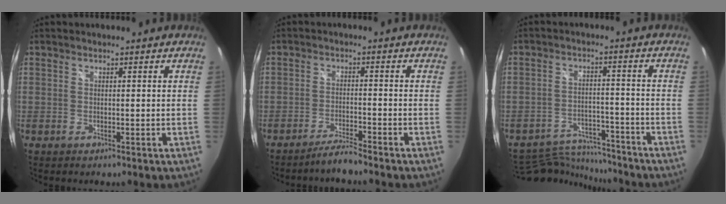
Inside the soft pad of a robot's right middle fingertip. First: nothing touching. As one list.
[{"total": 3.7, "force": [-3.5, -0.6, 1.1], "torque": [-0.040, -0.001, -0.068]}, {"total": 11.3, "force": [-10.8, 2.8, 1.8], "torque": [-0.053, 0.010, -0.165]}]